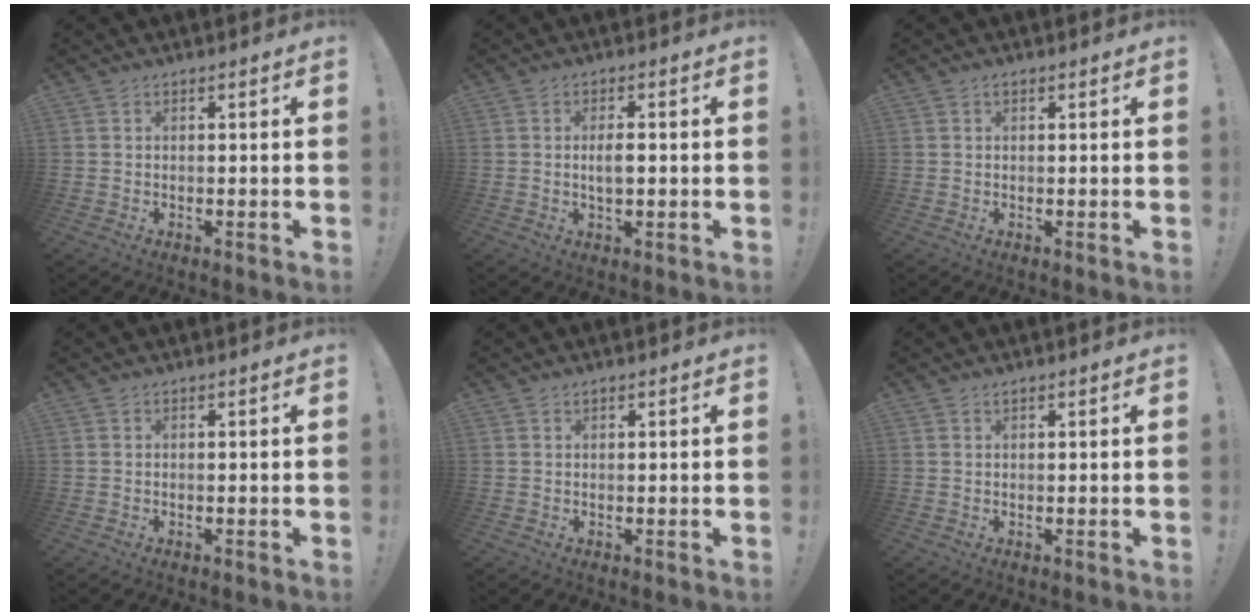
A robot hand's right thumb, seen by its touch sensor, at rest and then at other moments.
{"total": 3.6, "force": [-0.2, 1.3, 3.4], "torque": [-0.060, -0.002, -0.009]}
{"total": 0.7, "force": [0.4, 0.4, 0.4], "torque": [-0.010, 0.001, 0.008]}
{"total": 0.0}
{"total": 0.6, "force": [0.5, 0.2, 0.2], "torque": [-0.004, 0.000, 0.010]}
{"total": 0.6, "force": [0.6, 0.1, 0.2], "torque": [-0.005, 0.000, 0.011]}